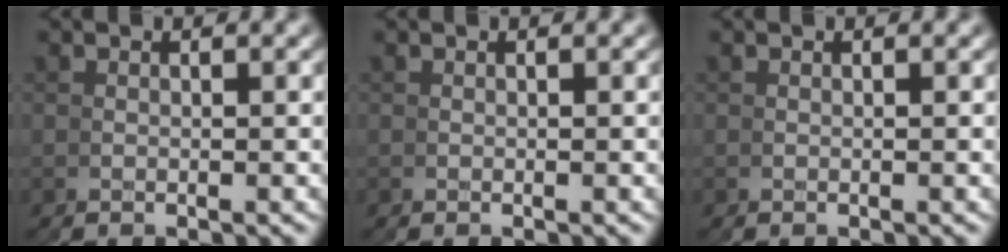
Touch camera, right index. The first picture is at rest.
{"total": 0.0}
{"total": 0.0}